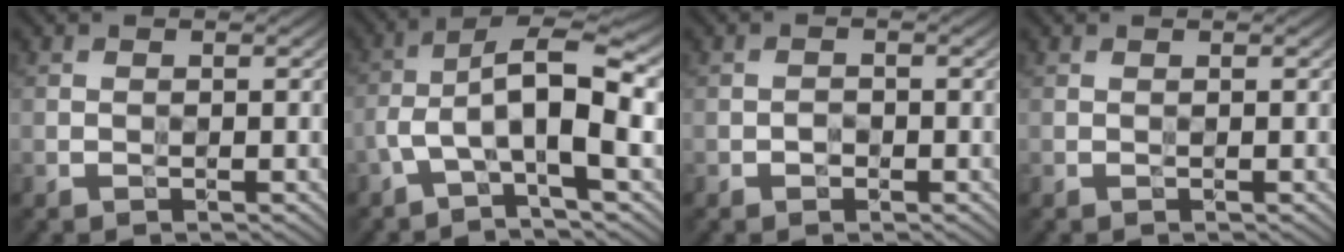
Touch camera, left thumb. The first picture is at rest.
{"total": 8.5, "force": [-2.0, 2.3, 7.9], "torque": [-0.154, 0.018, -0.050]}
{"total": 0.8, "force": [-0.4, 0.5, 0.5], "torque": [-0.008, 0.004, -0.008]}
{"total": 0.0}